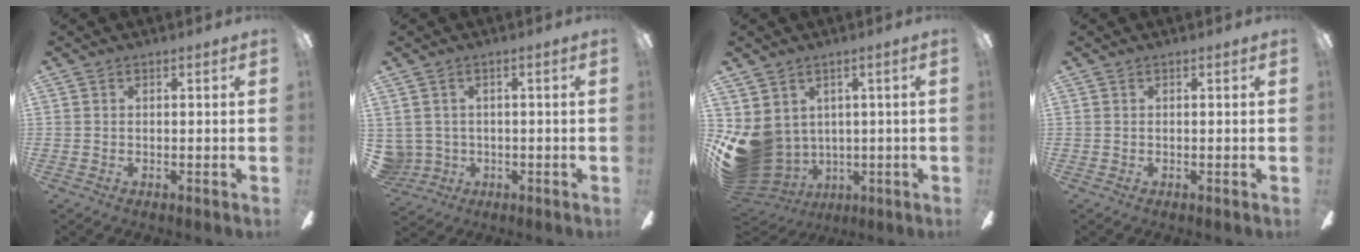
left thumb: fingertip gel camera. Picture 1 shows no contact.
{"total": 3.8, "force": [0.3, 3.7, 0.5], "torque": [-0.035, 0.004, 0.005]}
{"total": 12.2, "force": [-0.3, 10.7, 5.8], "torque": [-0.155, -0.014, 0.004]}
{"total": 0.0}